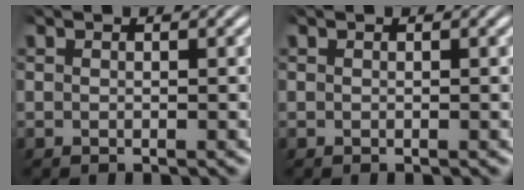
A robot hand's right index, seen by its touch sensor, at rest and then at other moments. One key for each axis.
{"total": 0.0}